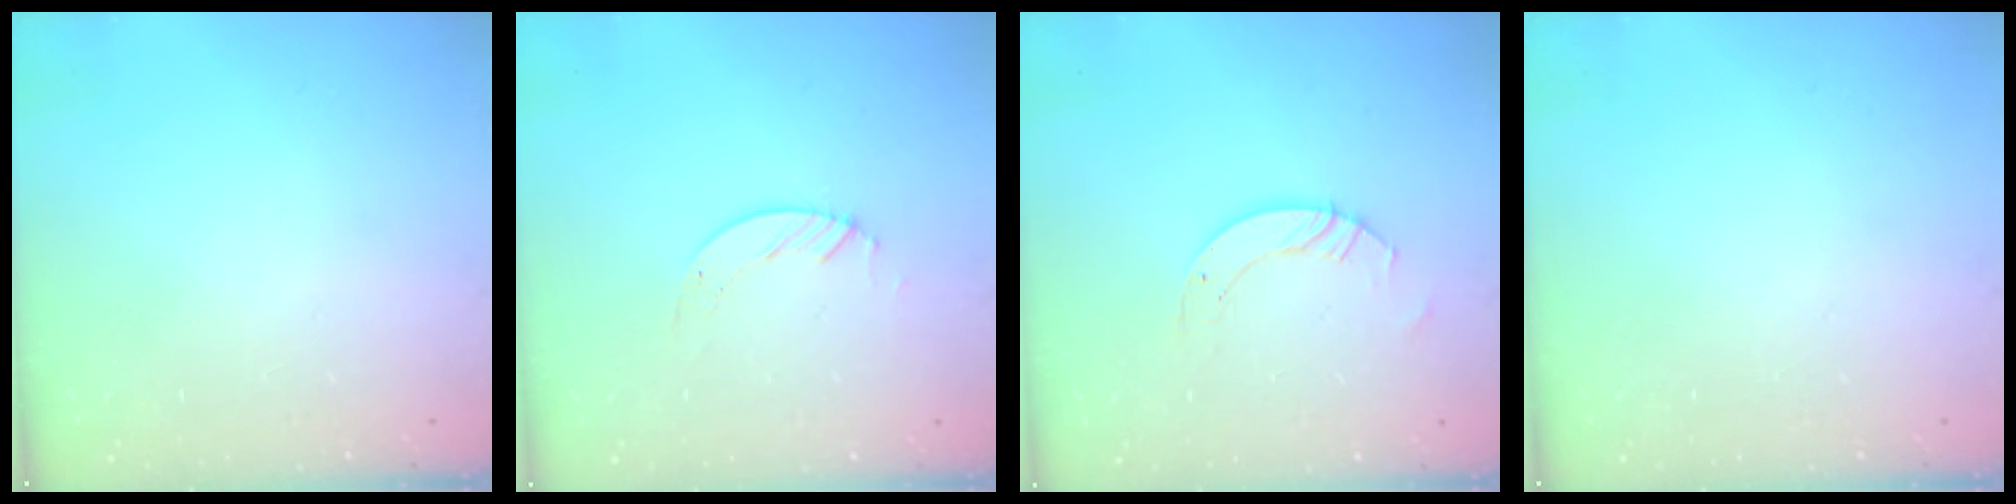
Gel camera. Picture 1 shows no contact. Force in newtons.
{"total": 2.7, "press": 2.7, "slide": 0.2}
{"total": 6.2, "press": 6.2, "slide": 0.6}
{"total": 0.0}